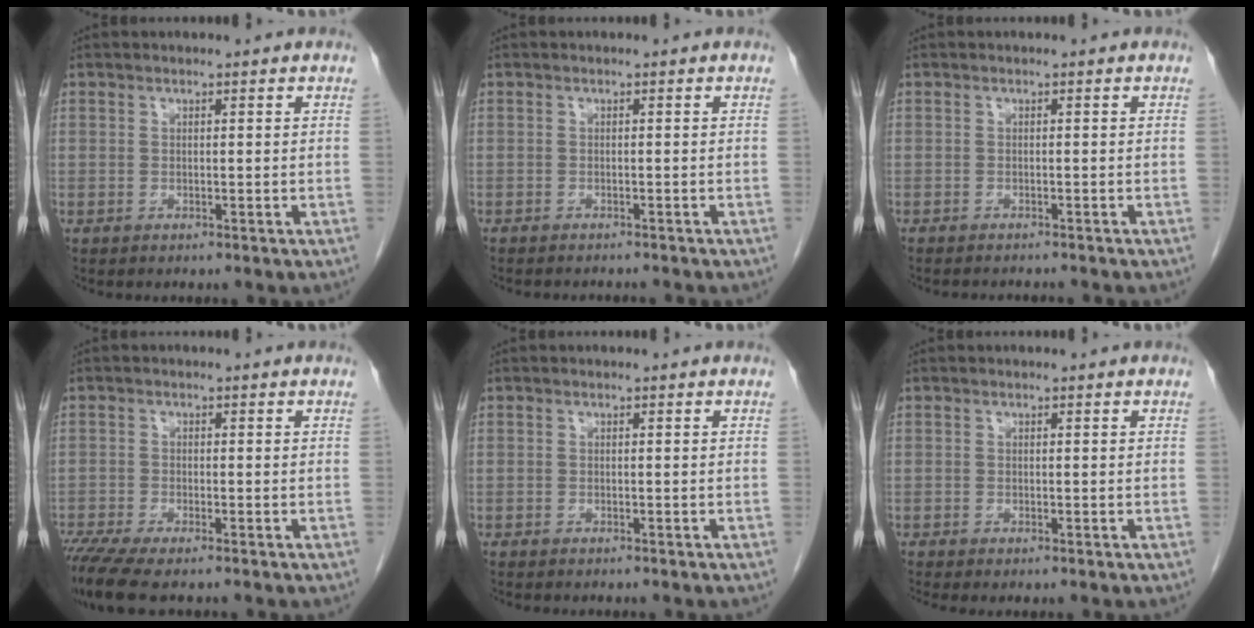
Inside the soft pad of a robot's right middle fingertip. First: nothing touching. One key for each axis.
{"total": 3.6, "fx": -3.4, "fy": 0.6, "fz": 1.0, "tx": -0.008, "ty": -0.004, "tz": -0.042}
{"total": 3.0, "fx": -2.9, "fy": 0.3, "fz": 0.8, "tx": -0.005, "ty": -0.004, "tz": -0.038}
{"total": 6.0, "fx": -4.8, "fy": 0.7, "fz": 3.6, "tx": -0.064, "ty": -0.015, "tz": -0.085}
{"total": 2.0, "fx": -1.8, "fy": 0.4, "fz": 1.0, "tx": -0.016, "ty": -0.003, "tz": -0.019}
{"total": 0.9, "fx": -0.7, "fy": 0.0, "fz": 0.6, "tx": -0.007, "ty": -0.002, "tz": -0.011}